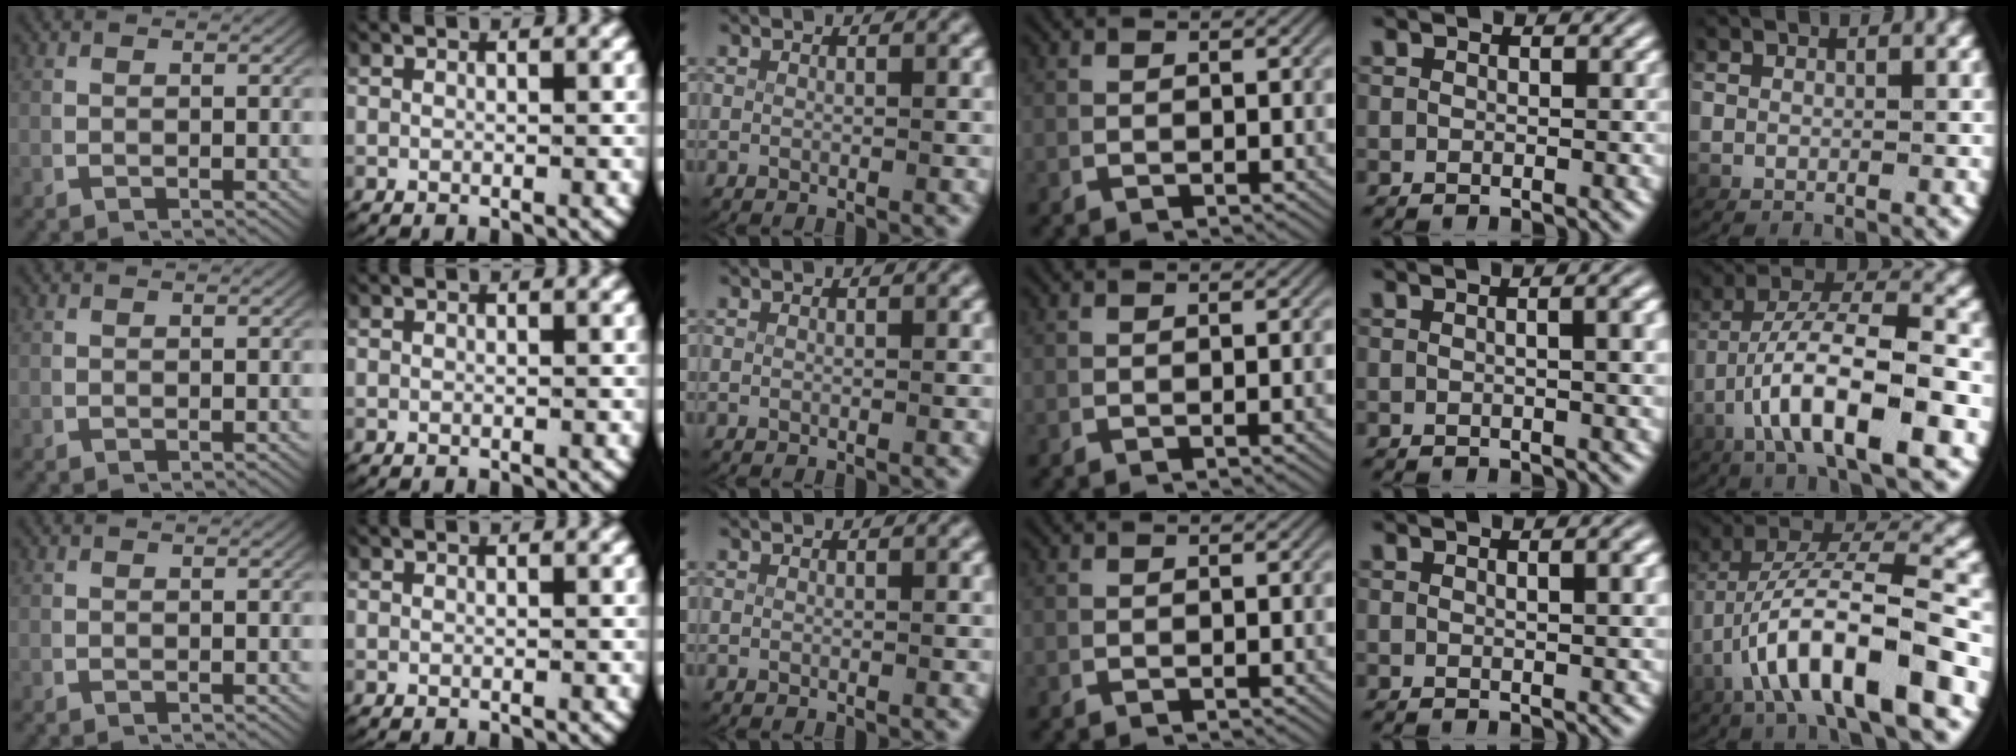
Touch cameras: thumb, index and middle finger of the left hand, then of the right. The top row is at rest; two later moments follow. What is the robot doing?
{"motion": "lift_and_place", "object": "ribbon"}